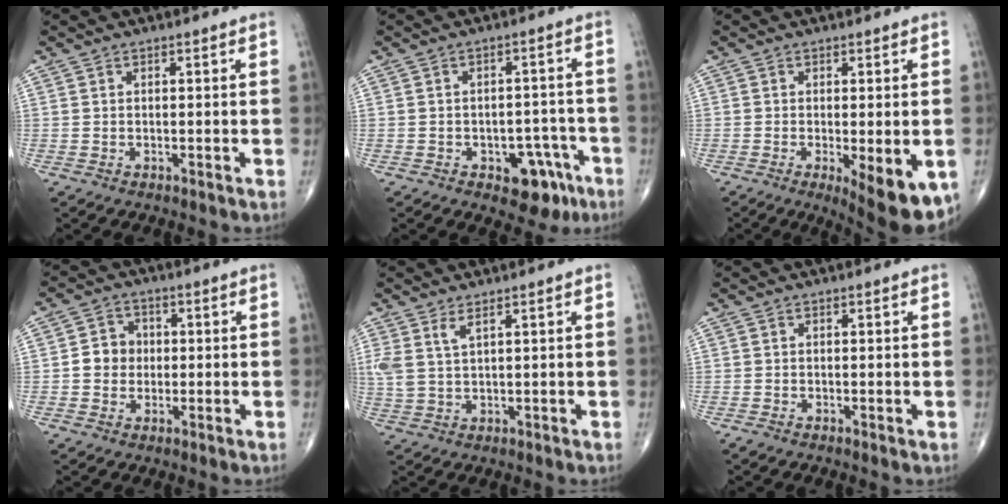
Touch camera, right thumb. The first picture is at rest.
{"total": 8.7, "force": [-4.6, 5.0, 5.4], "torque": [-0.033, 0.042, -0.053]}
{"total": 10.8, "force": [-4.0, 3.6, 9.4], "torque": [-0.124, -0.018, -0.051]}
{"total": 5.3, "force": [-0.1, 4.8, 2.3], "torque": [-0.016, 0.011, -0.009]}
{"total": 4.0, "force": [2.2, 1.3, 3.1], "torque": [-0.076, -0.007, 0.055]}
{"total": 1.0, "force": [-0.5, 0.4, 0.8], "torque": [-0.019, -0.005, -0.013]}